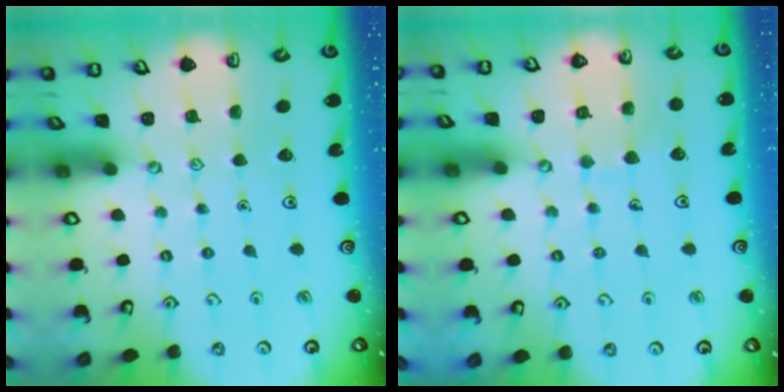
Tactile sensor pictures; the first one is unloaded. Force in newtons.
{"total": 5.9, "press": 5.9, "slide": 0.4}